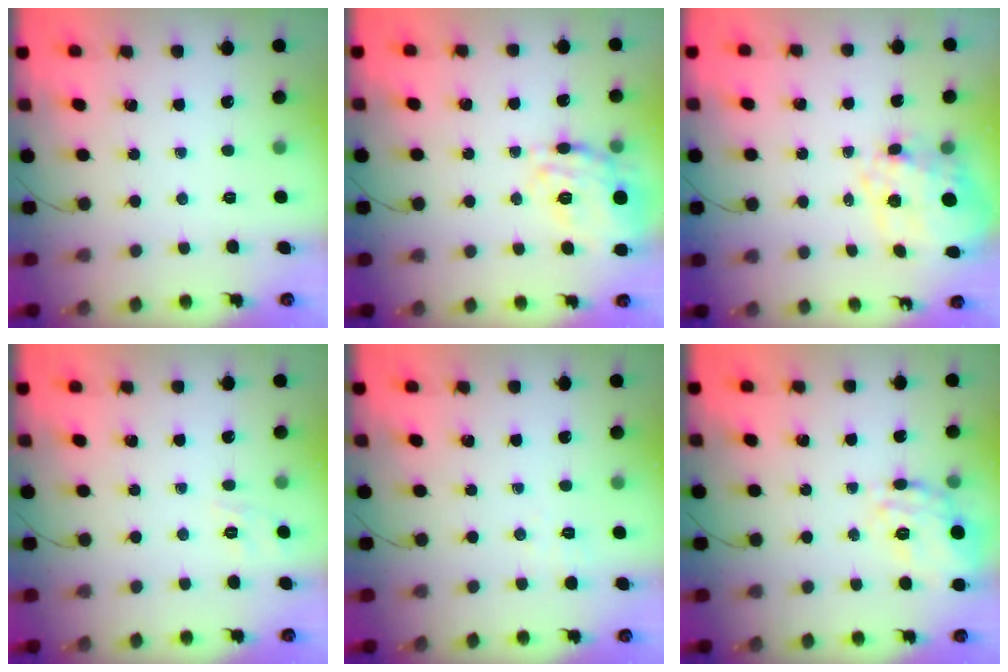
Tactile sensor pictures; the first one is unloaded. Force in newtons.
{"total": 18.7, "press": 18.6, "slide": 1.5}
{"total": 12.3, "press": 12.0, "slide": 2.7}
{"total": 2.2, "press": 1.1, "slide": 1.9}
{"total": 2.1, "press": 1.6, "slide": 1.4}
{"total": 17.6, "press": 17.6, "slide": 0.4}